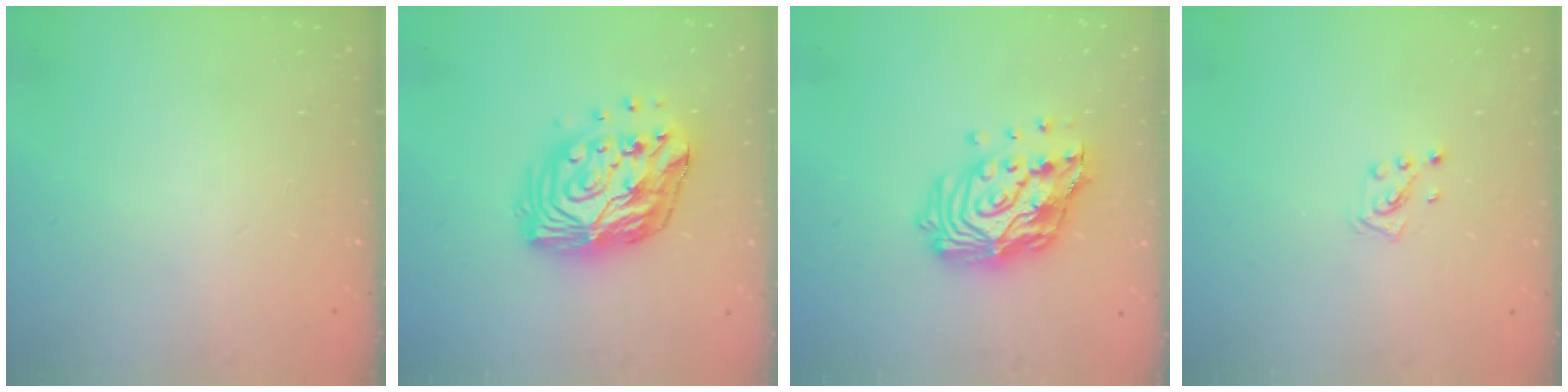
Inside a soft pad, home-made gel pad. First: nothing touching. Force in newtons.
{"total": 15.0, "press": 15.0, "slide": 1.5}
{"total": 16.3, "press": 16.2, "slide": 1.6}
{"total": 2.1, "press": 2.0, "slide": 0.3}